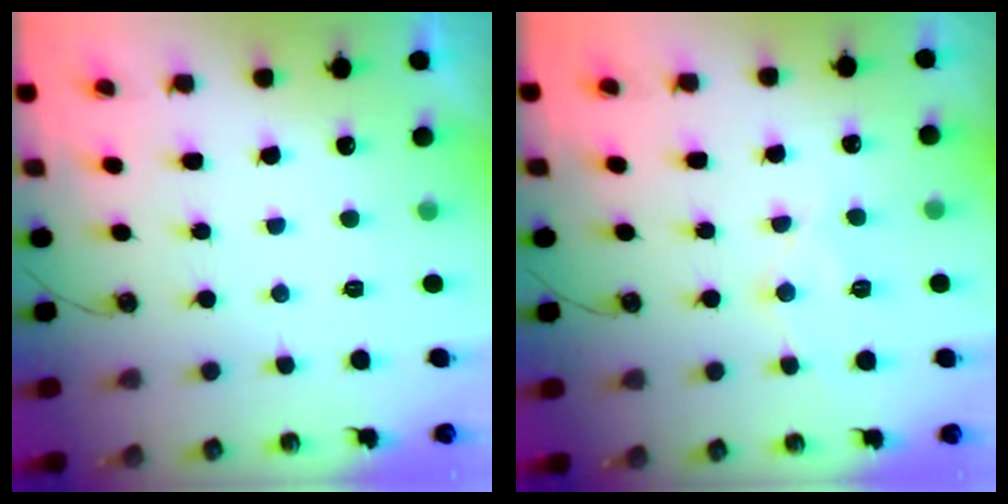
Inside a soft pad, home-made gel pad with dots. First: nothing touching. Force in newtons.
{"total": 10.4, "press": 10.4, "slide": 0.8}